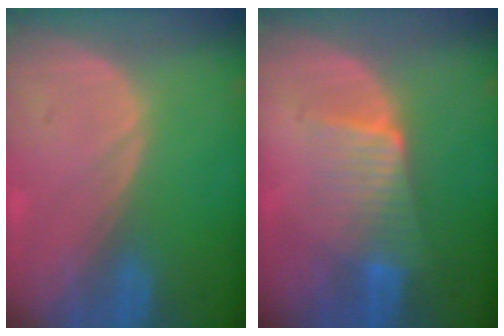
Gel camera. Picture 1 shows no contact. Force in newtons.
{"total": 5.9, "press": 5.7, "slide": 1.7}